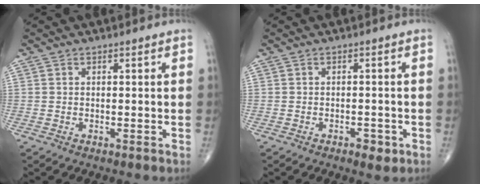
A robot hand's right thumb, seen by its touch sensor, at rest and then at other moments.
{"total": 2.5, "force": [-1.3, 1.3, 1.7], "torque": [-0.019, 0.004, -0.015]}